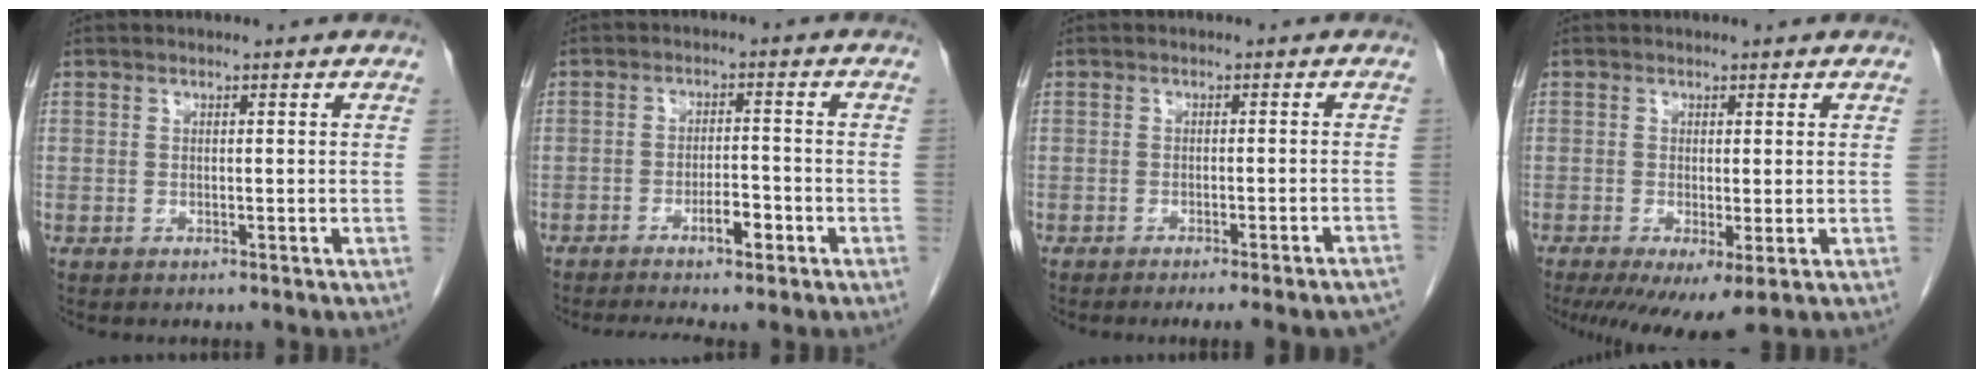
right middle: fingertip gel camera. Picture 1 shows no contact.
{"total": 5.5, "force": [-3.2, 1.2, 4.3], "torque": [-0.083, -0.004, -0.051]}
{"total": 10.5, "force": [-9.6, -0.3, 4.3], "torque": [-0.030, -0.014, -0.108]}
{"total": 7.0, "force": [-2.8, 1.7, 6.2], "torque": [-0.091, -0.021, -0.039]}